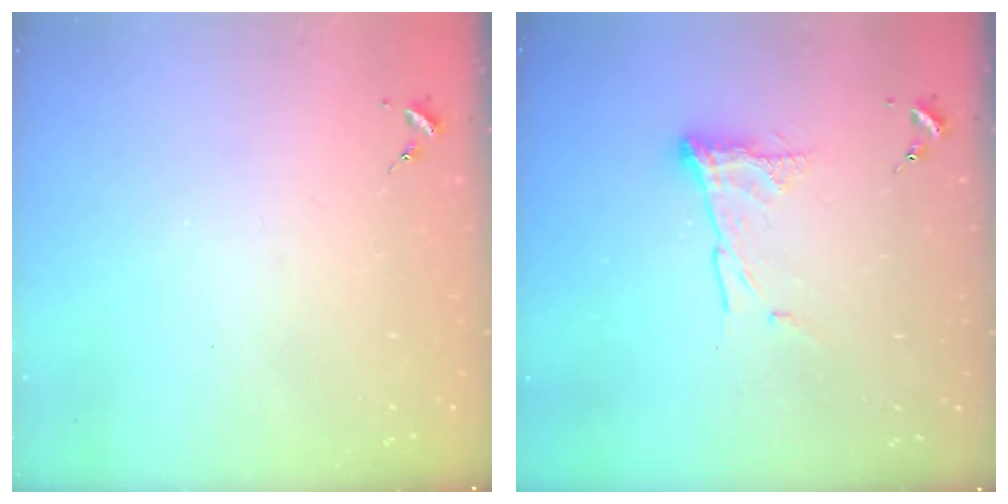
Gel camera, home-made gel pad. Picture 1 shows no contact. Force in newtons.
{"total": 10.5, "press": 10.5, "slide": 0.9}